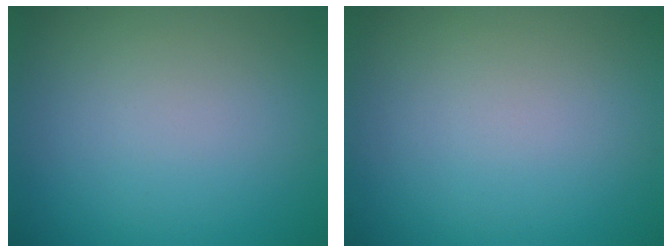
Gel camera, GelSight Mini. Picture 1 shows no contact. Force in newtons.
{"total": 0.0}